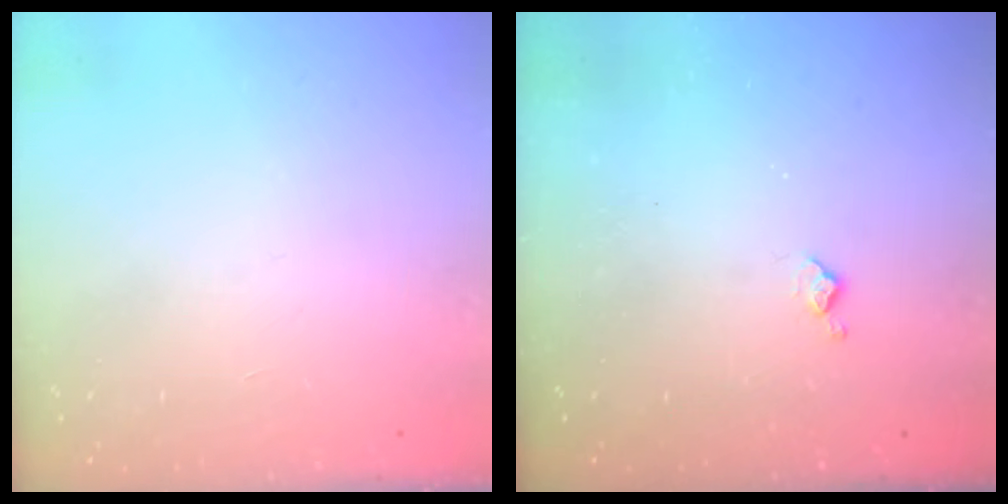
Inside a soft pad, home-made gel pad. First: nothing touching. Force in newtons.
{"total": 3.8, "press": 3.8, "slide": 0.7}